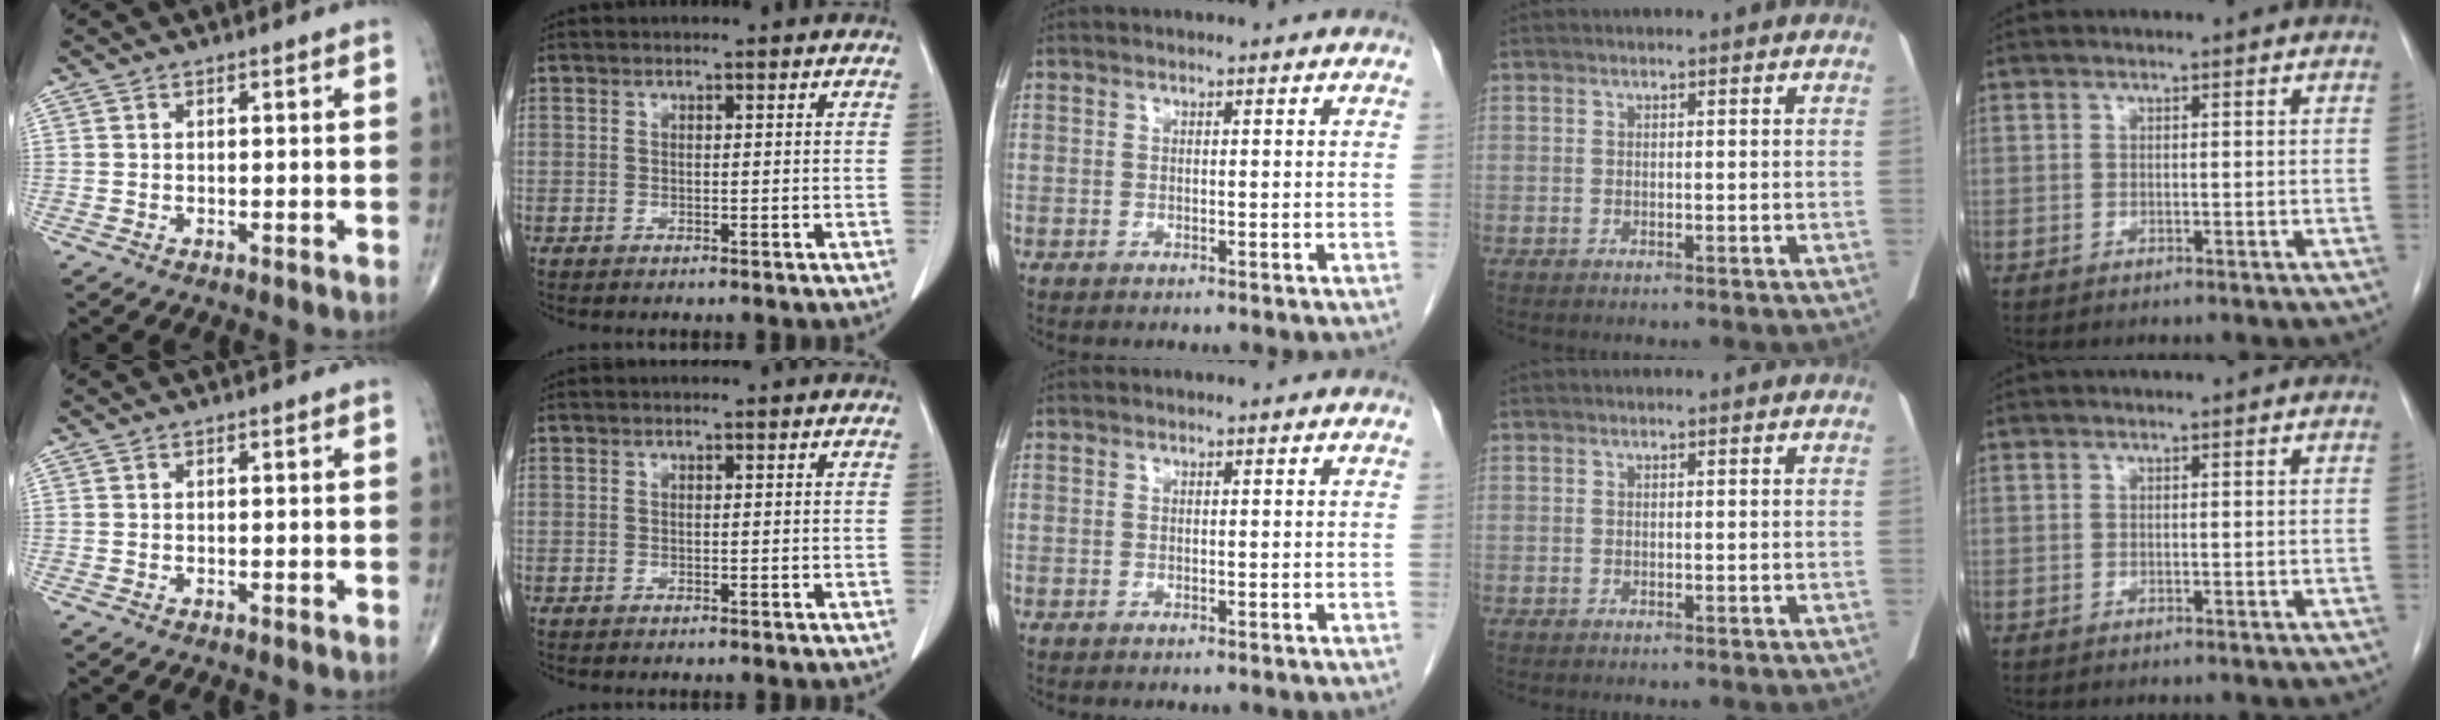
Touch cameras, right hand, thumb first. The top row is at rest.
{}